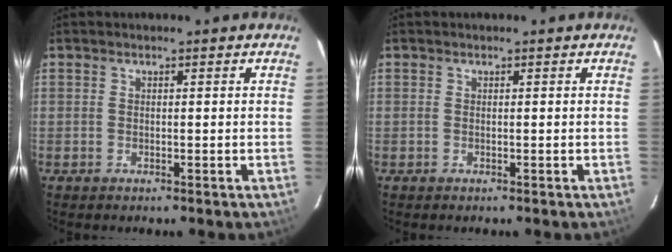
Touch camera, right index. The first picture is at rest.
{"total": 0.0}